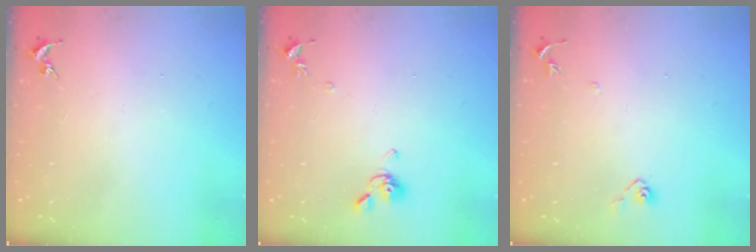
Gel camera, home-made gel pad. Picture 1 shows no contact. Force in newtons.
{"total": 8.6, "press": 8.5, "slide": 1.1}
{"total": 4.8, "press": 4.7, "slide": 1.0}